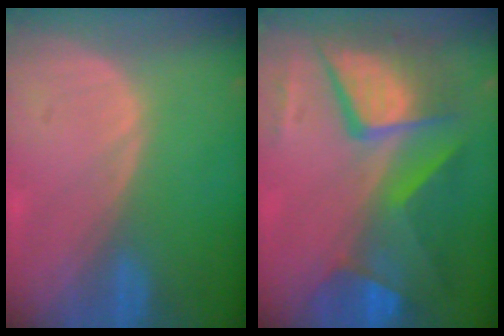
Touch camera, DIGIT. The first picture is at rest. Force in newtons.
{"total": 11.5, "press": 11.4, "slide": 1.3}